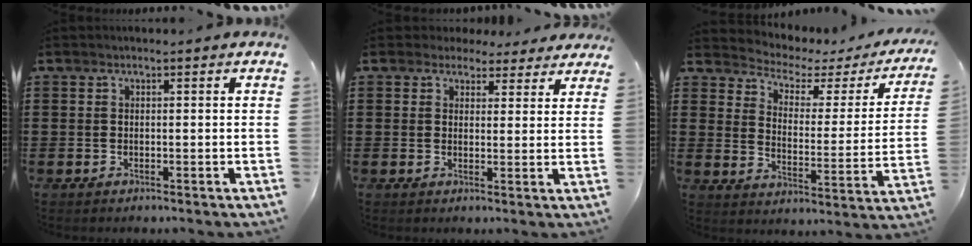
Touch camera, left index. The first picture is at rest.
{"total": 3.3, "force": [2.7, 1.7, 0.6], "torque": [-0.014, -0.001, 0.050]}
{"total": 2.7, "force": [1.9, 1.5, 1.1], "torque": [-0.041, -0.018, 0.021]}